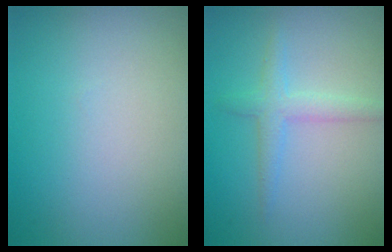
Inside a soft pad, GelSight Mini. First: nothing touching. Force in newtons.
{"total": 2.2, "press": 2.2, "slide": 0.0}